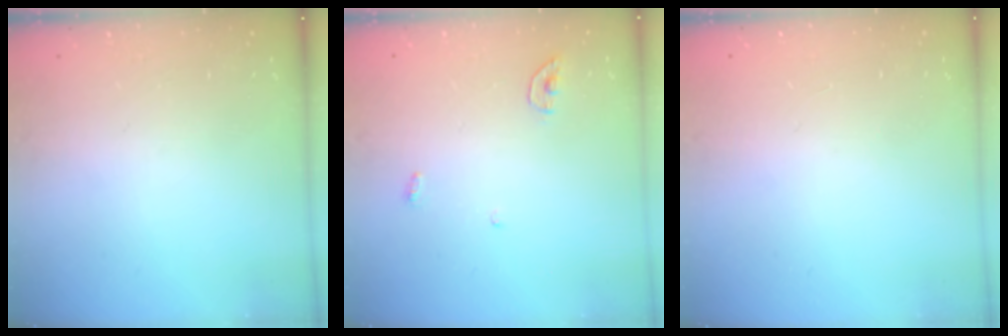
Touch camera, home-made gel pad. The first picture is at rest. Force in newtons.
{"total": 3.6, "press": 3.5, "slide": 0.4}
{"total": 0.9, "press": 0.9, "slide": 0.0}